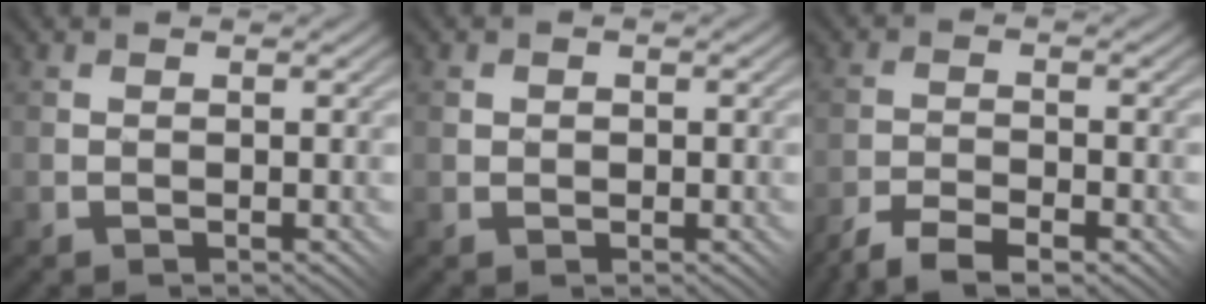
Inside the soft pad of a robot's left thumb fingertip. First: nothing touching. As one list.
[{"total": 1.1, "force": [0.2, 1.0, 0.3], "torque": [-0.010, 0.002, 0.005]}, {"total": 5.3, "force": [-4.2, 1.3, 3.0], "torque": [-0.051, 0.001, -0.079]}]